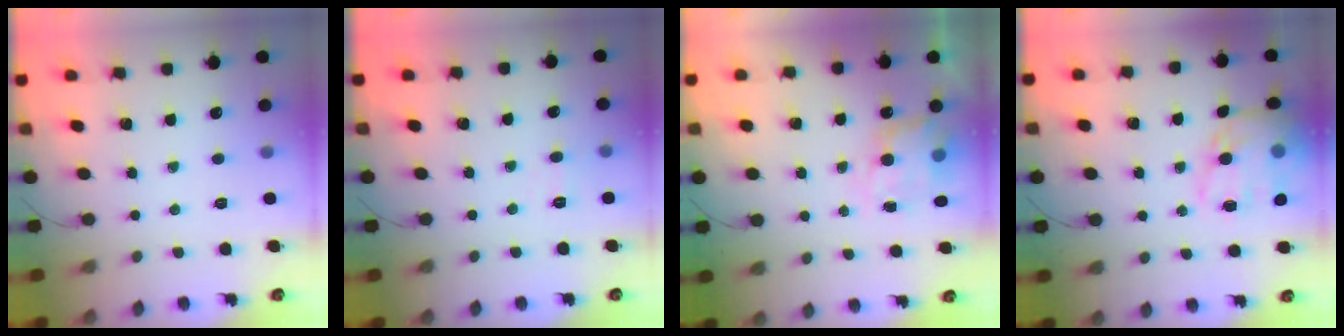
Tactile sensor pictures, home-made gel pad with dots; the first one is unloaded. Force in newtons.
{"total": 5.0, "press": 4.8, "slide": 1.4}
{"total": 6.3, "press": 6.2, "slide": 0.6}
{"total": 15.5, "press": 15.2, "slide": 3.1}